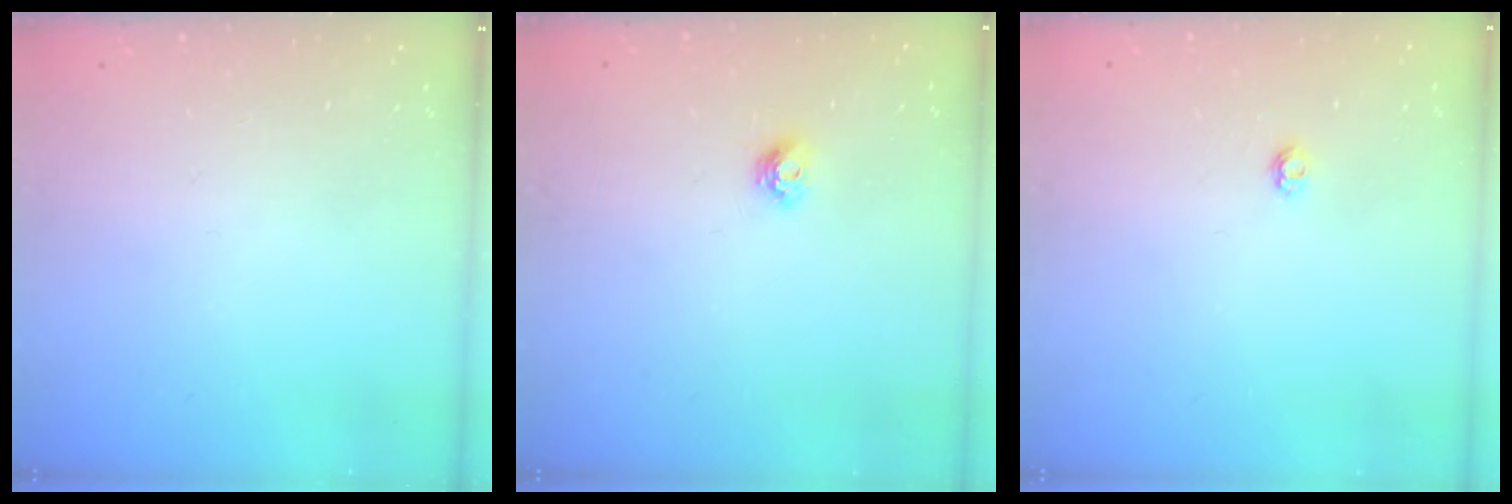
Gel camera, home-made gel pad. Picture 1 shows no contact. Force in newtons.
{"total": 5.6, "press": 5.5, "slide": 0.7}
{"total": 2.9, "press": 2.9, "slide": 0.4}